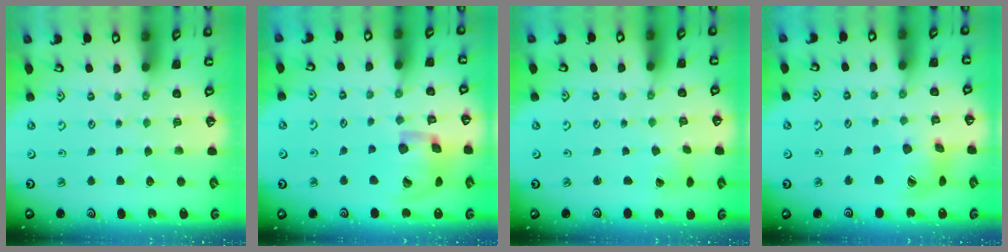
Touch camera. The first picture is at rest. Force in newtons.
{"total": 19.1, "press": 18.9, "slide": 2.9}
{"total": 1.8, "press": 1.8, "slide": 0.1}
{"total": 13.2, "press": 13.1, "slide": 1.7}